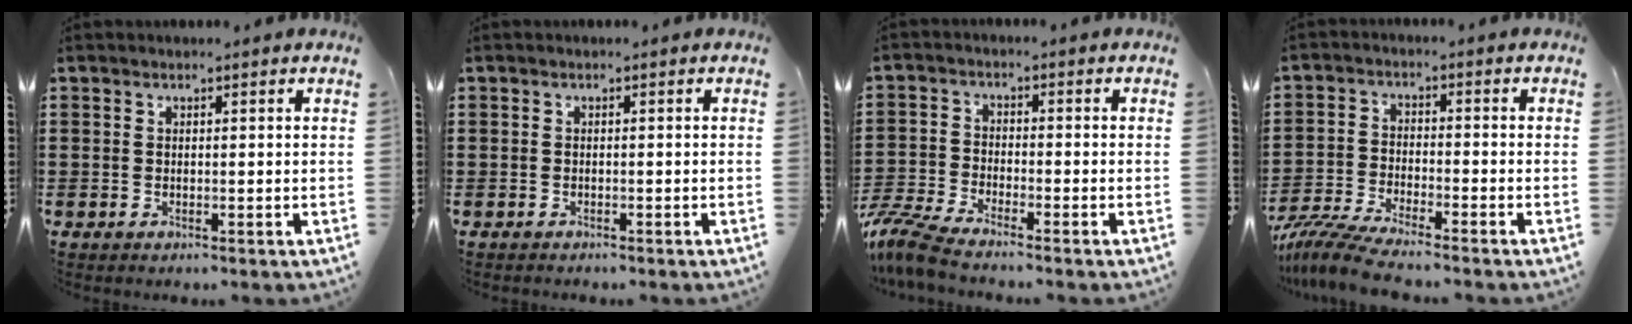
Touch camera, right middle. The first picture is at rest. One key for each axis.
{"total": 0.8, "fx": -0.6, "fy": 0.5, "fz": -0.2, "tx": 0.003, "ty": 0.004, "tz": -0.016}
{"total": 6.0, "fx": -5.4, "fy": 0.6, "fz": 2.5, "tx": -0.088, "ty": -0.018, "tz": -0.116}
{"total": 6.4, "fx": -6.0, "fy": 0.2, "fz": 2.2, "tx": -0.059, "ty": -0.011, "tz": -0.121}